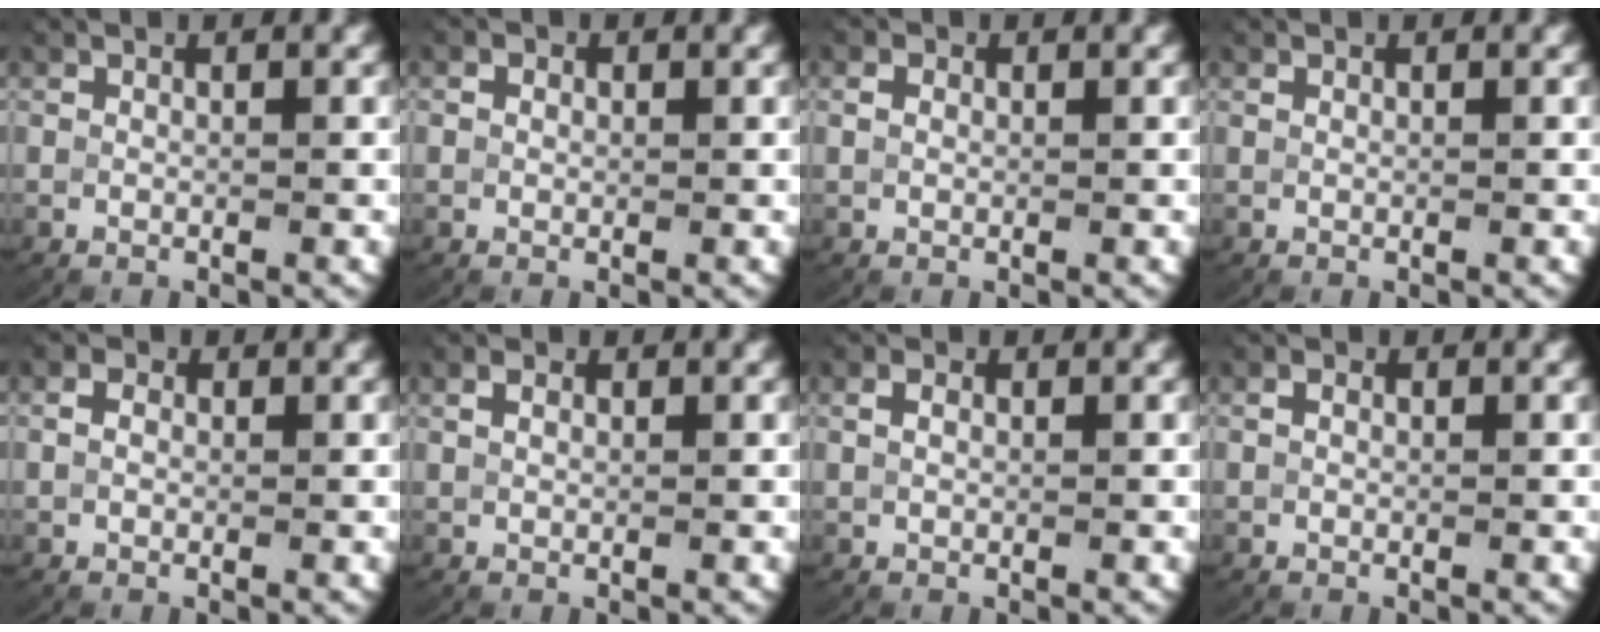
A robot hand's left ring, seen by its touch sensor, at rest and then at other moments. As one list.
[{"total": 1.0, "force": [0.3, 0.8, 0.4], "torque": [-0.009, -0.006, 0.009]}, {"total": 1.1, "force": [0.3, 0.8, 0.6], "torque": [-0.012, -0.004, 0.012]}, {"total": 0.0}, {"total": 1.4, "force": [0.4, 1.1, 0.8], "torque": [-0.015, -0.001, 0.008]}, {"total": 0.9, "force": [0.6, 0.5, 0.6], "torque": [-0.012, -0.002, 0.017]}, {"total": 1.1, "force": [0.4, 0.7, 0.8], "torque": [-0.015, -0.001, 0.013]}, {"total": 0.8, "force": [0.3, 0.5, 0.5], "torque": [-0.012, -0.004, 0.010]}]